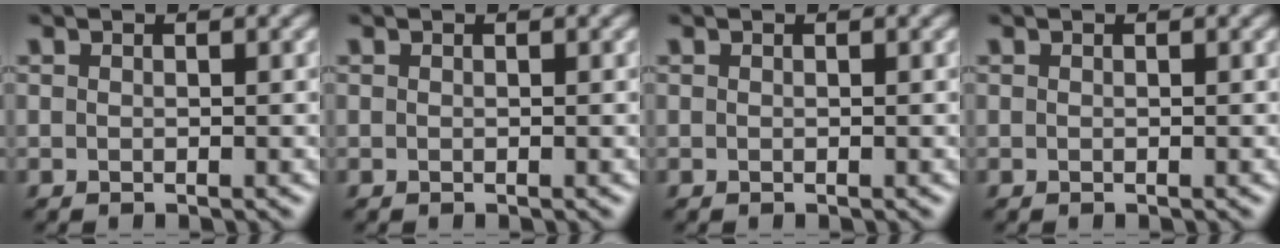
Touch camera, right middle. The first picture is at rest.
{"total": 0.0}
{"total": 0.0}
{"total": 0.0}